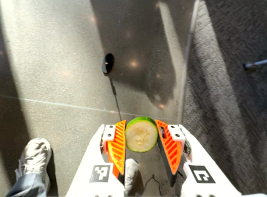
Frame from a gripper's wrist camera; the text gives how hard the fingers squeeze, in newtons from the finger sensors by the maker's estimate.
{"total": 11.2, "left": 12.0, "right": 10.4}